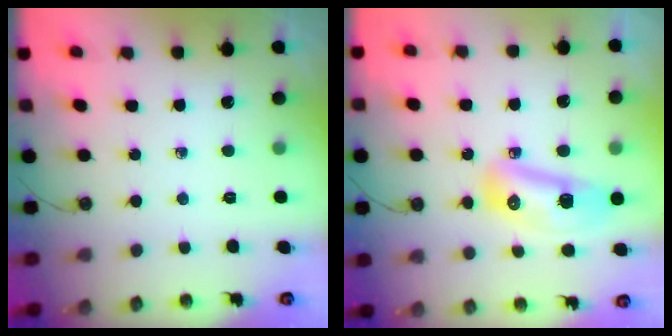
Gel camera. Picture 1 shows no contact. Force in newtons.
{"total": 12.0, "press": 11.9, "slide": 1.5}